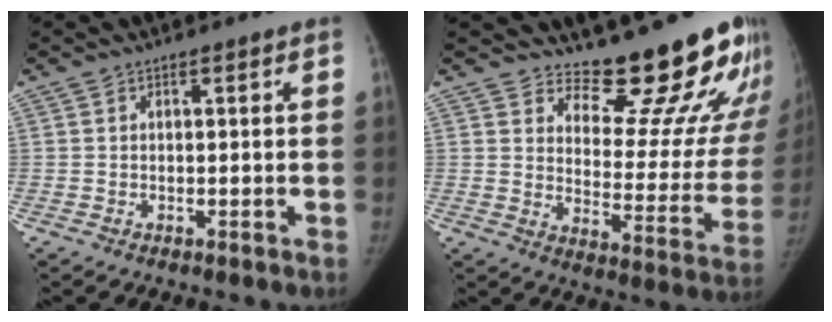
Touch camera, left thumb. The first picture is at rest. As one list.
[{"total": 18.7, "force": [16.5, 5.3, 7.0], "torque": [-0.034, -0.160, 0.212]}]